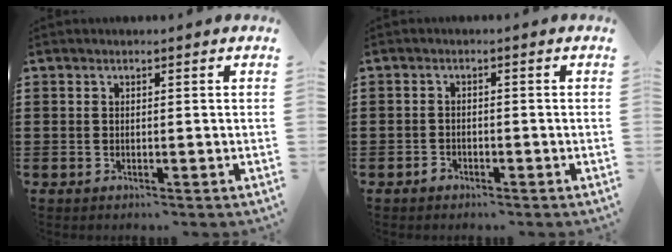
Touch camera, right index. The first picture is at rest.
{"total": 1.1, "force": [-0.9, 0.5, 0.2], "torque": [-0.006, -0.001, -0.019]}